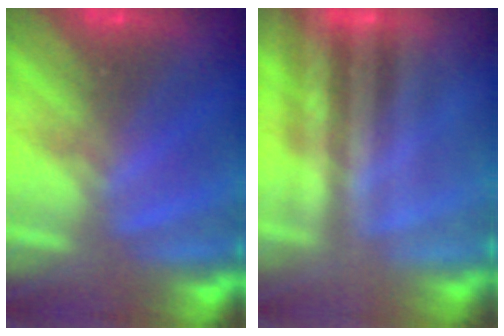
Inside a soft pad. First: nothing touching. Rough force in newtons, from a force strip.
{"total": 2.2}